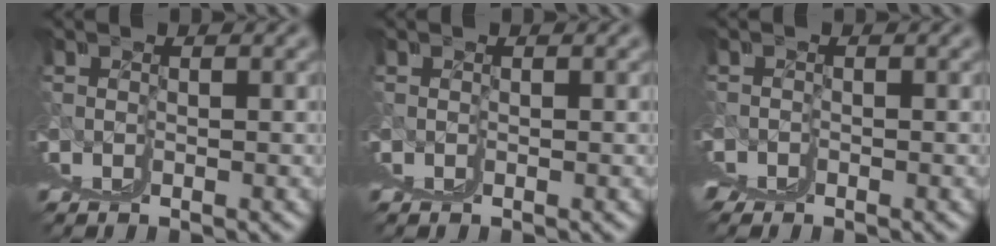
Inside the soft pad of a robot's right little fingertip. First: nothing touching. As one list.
[{"total": 0.0}, {"total": 1.3, "force": [1.0, 0.0, 0.8], "torque": [-0.010, 0.005, 0.016]}]